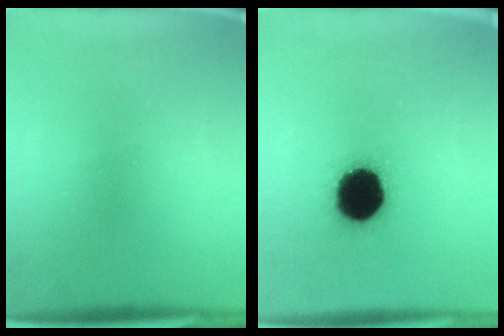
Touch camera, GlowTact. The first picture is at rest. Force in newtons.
{"total": 17.0}